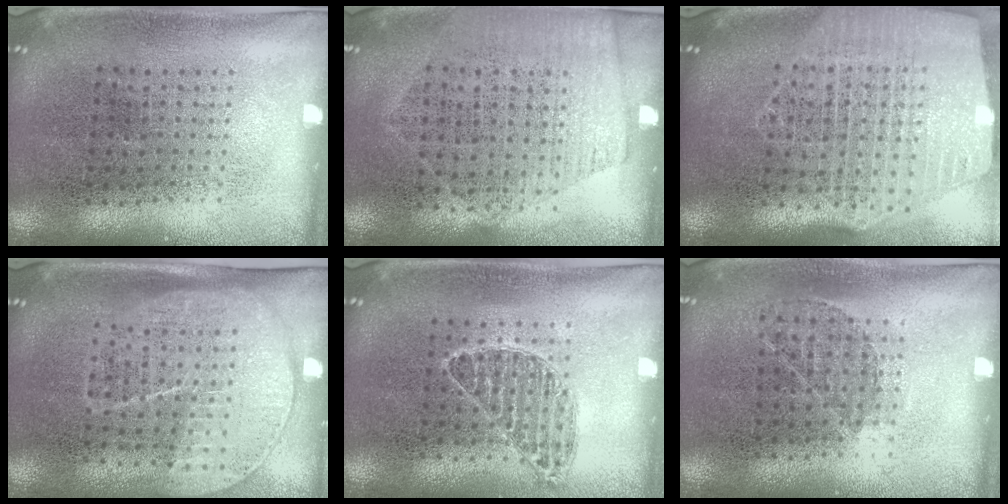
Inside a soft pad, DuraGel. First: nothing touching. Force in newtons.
{"total": 1.4, "press": 1.1, "slide": 0.7}
{"total": 2.6, "press": 2.2, "slide": 1.4}
{"total": 1.8, "press": 1.4, "slide": 1.0}
{"total": 0.6, "press": 0.6, "slide": 0.1}
{"total": 0.8, "press": 0.6, "slide": 0.5}